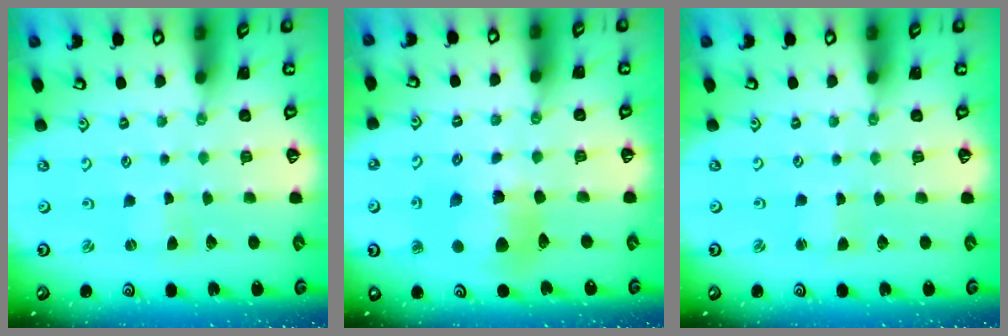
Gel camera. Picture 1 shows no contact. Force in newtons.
{"total": 10.5, "press": 10.5, "slide": 0.9}
{"total": 1.3, "press": 1.2, "slide": 0.1}